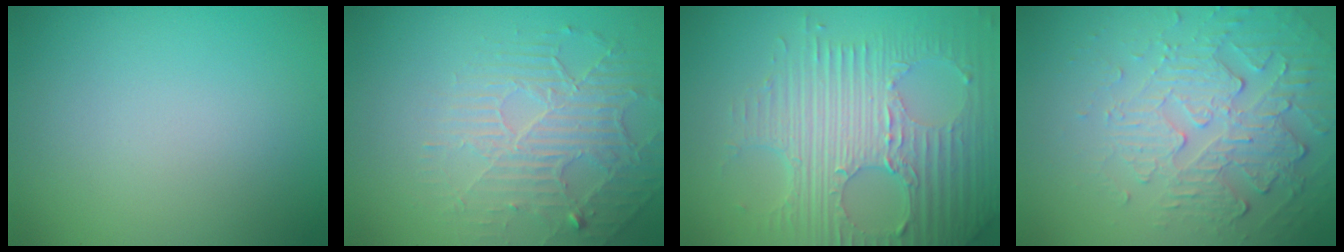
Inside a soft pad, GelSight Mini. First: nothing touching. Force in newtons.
{"total": 3.1, "press": 2.8, "slide": 1.4}
{"total": 7.8, "press": 5.5, "slide": 5.6}
{"total": 5.8, "press": 3.7, "slide": 4.4}